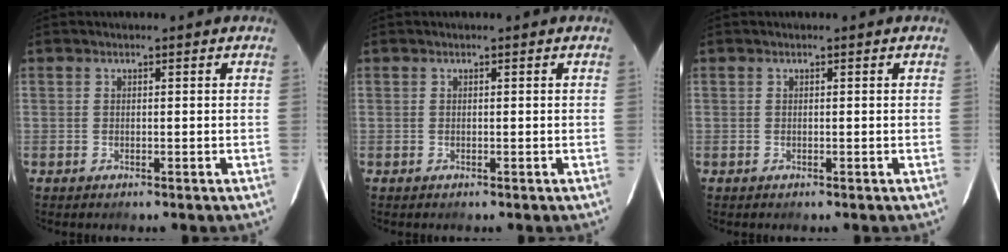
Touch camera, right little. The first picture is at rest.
{"total": 0.0}
{"total": 0.0}